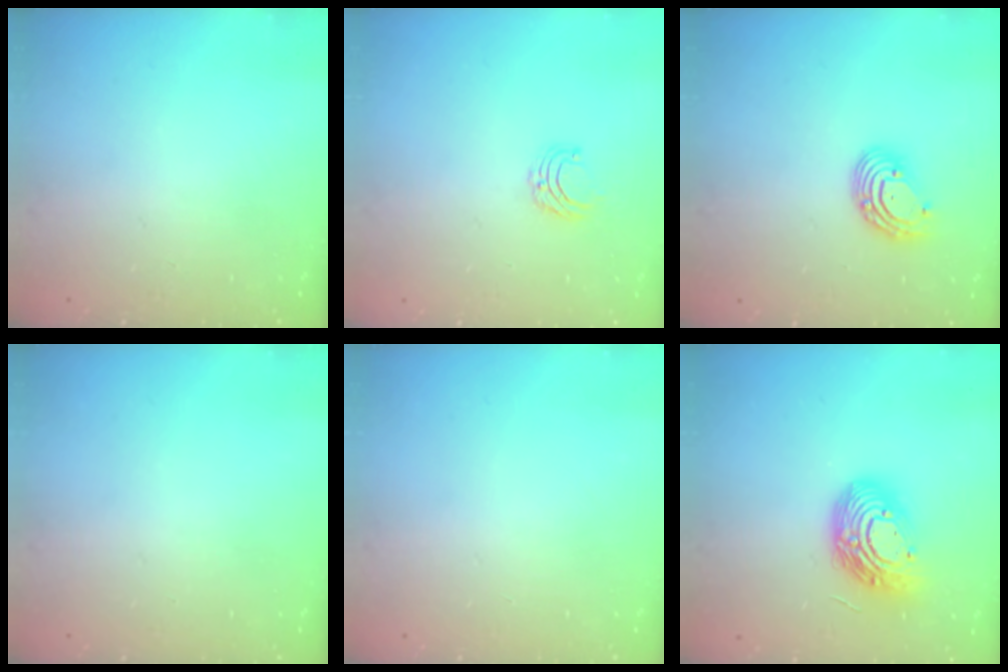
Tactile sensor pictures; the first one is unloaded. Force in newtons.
{"total": 4.9, "press": 4.8, "slide": 0.5}
{"total": 7.3, "press": 7.3, "slide": 0.8}
{"total": 0.0}
{"total": 0.0}
{"total": 14.7, "press": 14.6, "slide": 1.0}